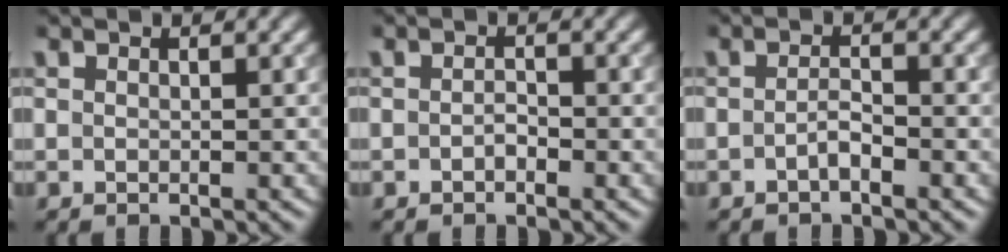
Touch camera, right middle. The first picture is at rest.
{"total": 0.8, "force": [-0.4, 0.5, 0.6], "torque": [-0.011, 0.000, -0.007]}
{"total": 1.3, "force": [-0.8, 0.3, 1.0], "torque": [-0.020, 0.004, -0.015]}